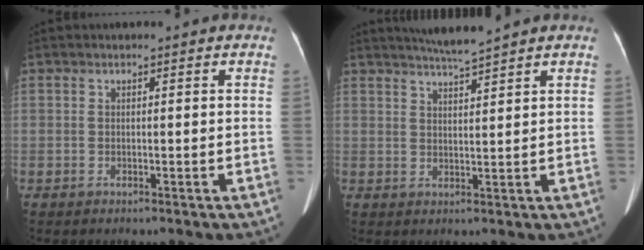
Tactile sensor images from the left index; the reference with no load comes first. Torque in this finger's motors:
{"motor_torque": [0.14, -0.44, 0.00, 0.03]}